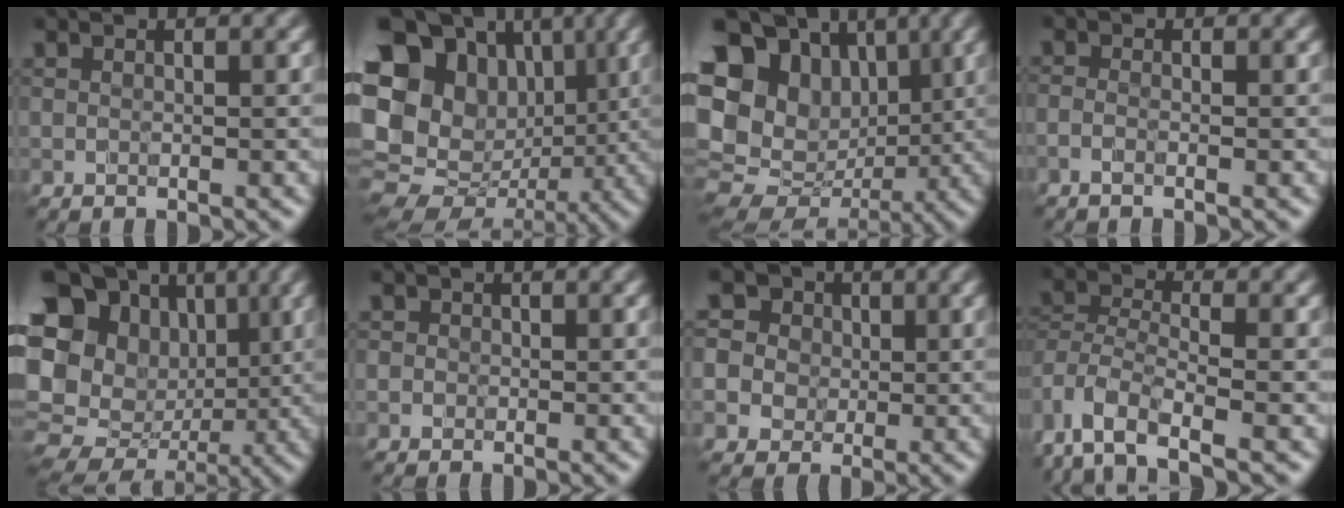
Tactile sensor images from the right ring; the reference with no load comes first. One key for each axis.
{"total": 20.5, "fx": 2.1, "fy": 17.6, "fz": 10.4, "tx": -0.214, "ty": 0.024, "tz": 0.010}
{"total": 17.2, "fx": 1.7, "fy": 14.5, "fz": 9.0, "tx": -0.184, "ty": 0.012, "tz": 0.024}
{"total": 0.7, "fx": -0.5, "fy": 0.0, "fz": 0.5, "tx": -0.003, "ty": -0.002, "tz": -0.014}
{"total": 18.6, "fx": 0.5, "fy": 16.2, "fz": 9.2, "tx": -0.211, "ty": 0.014, "tz": -0.002}
{"total": 0.6, "fx": -0.2, "fy": 0.6, "fz": -0.1, "tx": 0.010, "ty": -0.004, "tz": -0.008}
{"total": 9.1, "fx": 4.0, "fy": 7.3, "fz": 3.5, "tx": -0.064, "ty": 0.027, "tz": 0.038}
{"total": 6.1, "fx": -4.1, "fy": 2.5, "fz": 3.7, "tx": -0.065, "ty": -0.005, "tz": -0.089}